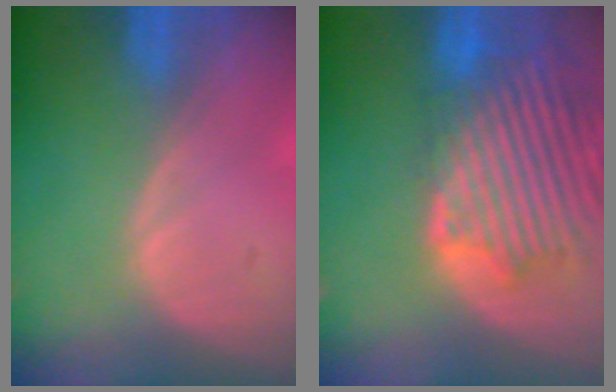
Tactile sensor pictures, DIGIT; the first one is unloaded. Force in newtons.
{"total": 14.0, "press": 11.9, "slide": 7.4}